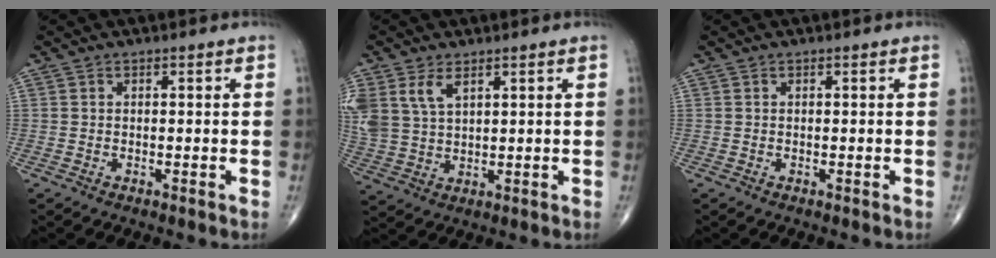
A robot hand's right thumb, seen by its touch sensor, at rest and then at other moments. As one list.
[{"total": 8.5, "force": [4.2, 4.9, 5.6], "torque": [-0.124, -0.004, 0.095]}, {"total": 0.0}]